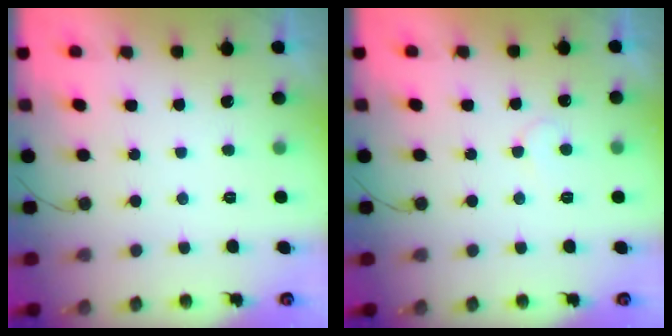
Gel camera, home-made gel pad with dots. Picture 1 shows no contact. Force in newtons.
{"total": 6.1, "press": 6.1, "slide": 0.5}